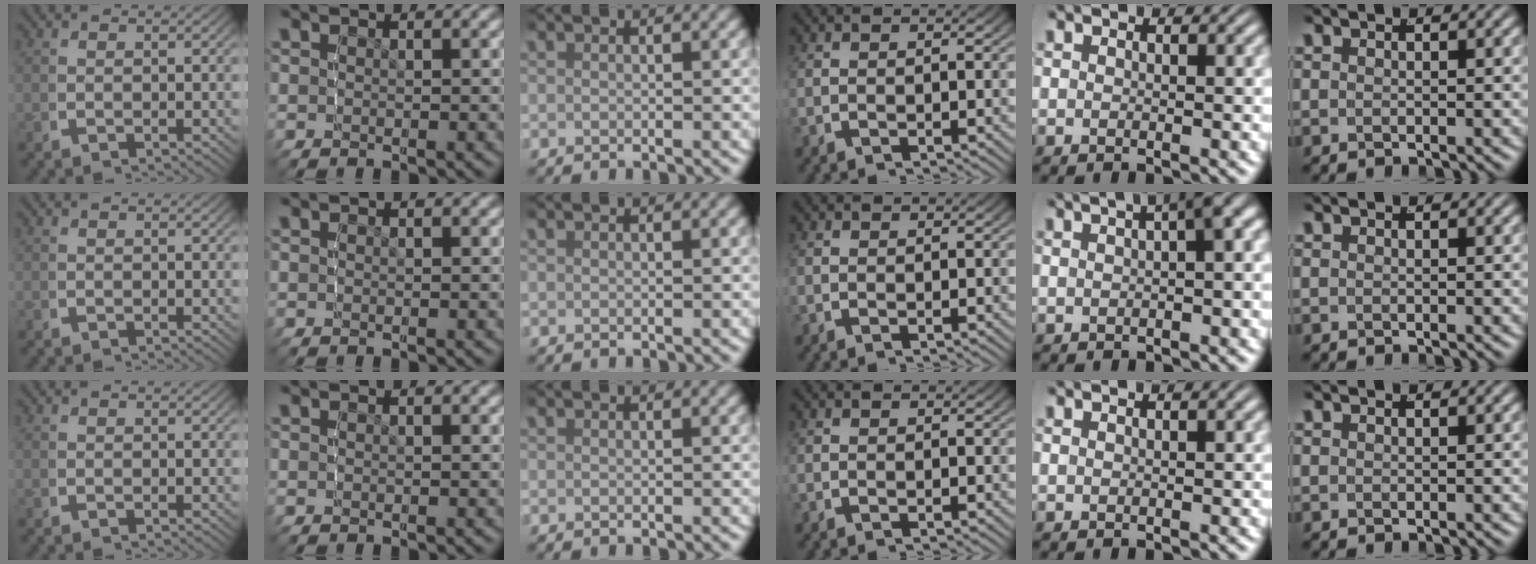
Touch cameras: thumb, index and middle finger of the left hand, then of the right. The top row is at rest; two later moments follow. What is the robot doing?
{"motion": "lift_and_place", "object": "screwdriver"}